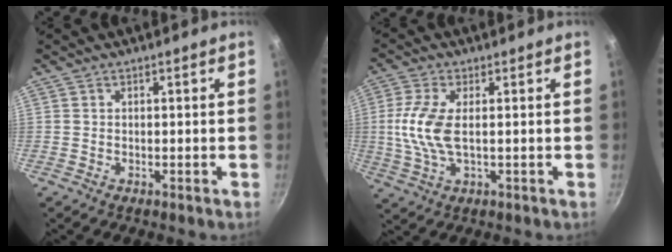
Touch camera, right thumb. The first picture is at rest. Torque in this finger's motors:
{"motor_torque": [0.74, 0.37, 0.95, -0.40, 0.34]}